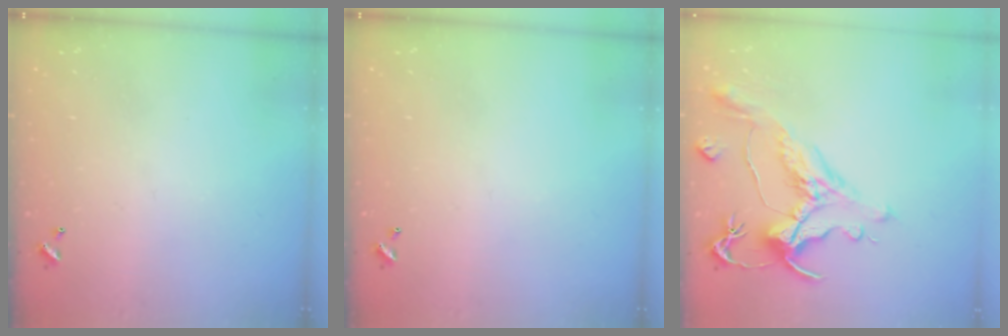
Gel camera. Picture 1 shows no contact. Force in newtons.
{"total": 0.0}
{"total": 1.7, "press": 0.9, "slide": 1.4}